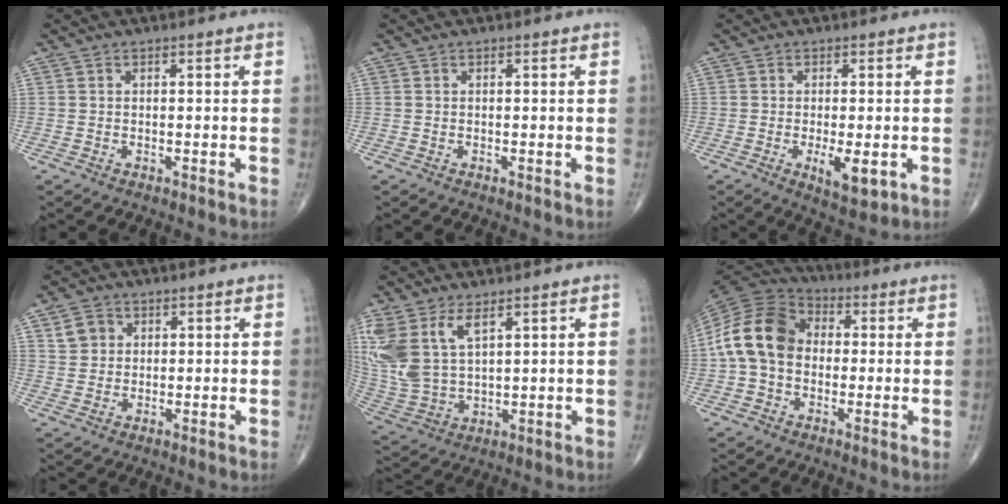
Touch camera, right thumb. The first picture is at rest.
{"total": 0.0}
{"total": 5.9, "force": [-1.5, 2.1, 5.3], "torque": [-0.082, -0.014, -0.018]}
{"total": 4.0, "force": [1.5, 3.5, 1.3], "torque": [-0.006, -0.004, 0.027]}
{"total": 15.2, "force": [6.6, 8.4, 10.8], "torque": [-0.251, -0.019, 0.145]}
{"total": 13.8, "force": [0.0, 10.6, 8.9], "torque": [-0.159, 0.035, -0.013]}